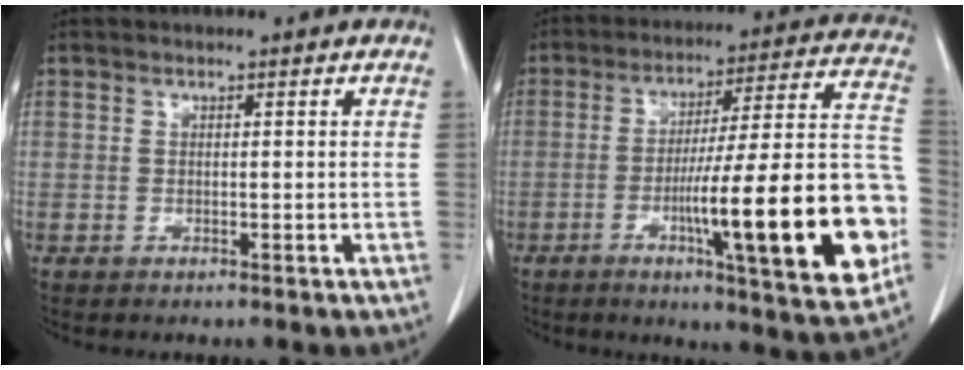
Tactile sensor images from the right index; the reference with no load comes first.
{"total": 23.8, "force": [-6.5, 1.9, 22.8], "torque": [-0.270, 0.008, -0.091]}